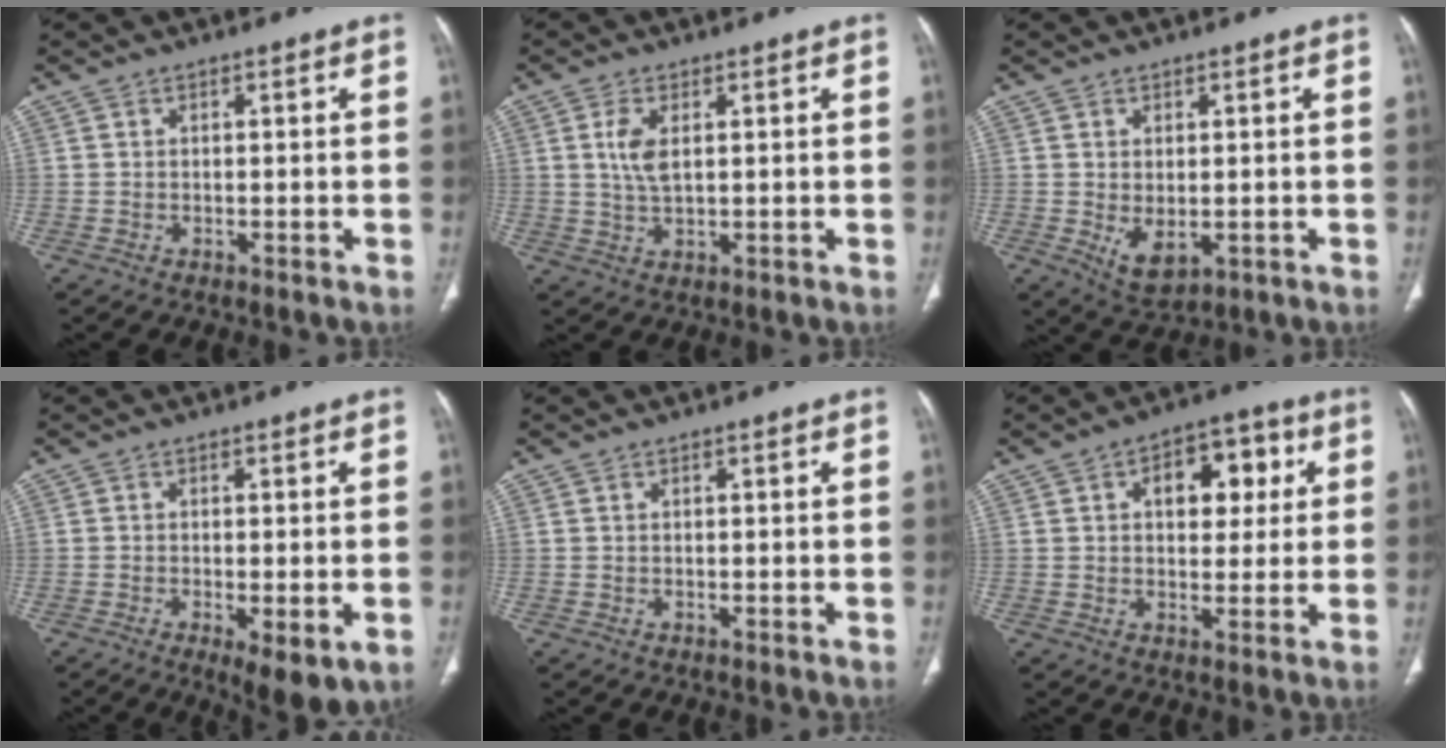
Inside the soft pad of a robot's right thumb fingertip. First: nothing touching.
{"total": 4.7, "force": [1.3, 2.1, 4.0], "torque": [-0.087, -0.007, 0.028]}
{"total": 5.1, "force": [-0.8, 2.9, 4.2], "torque": [-0.067, -0.009, 0.004]}
{"total": 7.5, "force": [-2.6, 2.5, 6.5], "torque": [-0.096, -0.013, -0.035]}
{"total": 0.0}
{"total": 10.4, "force": [3.0, 6.4, 7.7], "torque": [-0.065, 0.009, 0.039]}